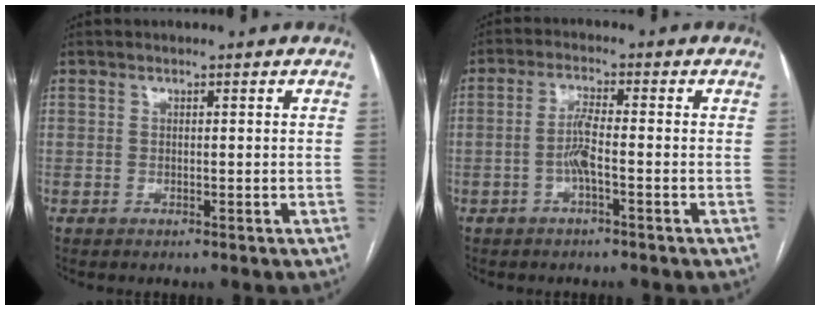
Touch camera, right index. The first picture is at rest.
{"total": 3.7, "force": [-1.2, 0.3, 3.5], "torque": [-0.073, 0.005, -0.024]}